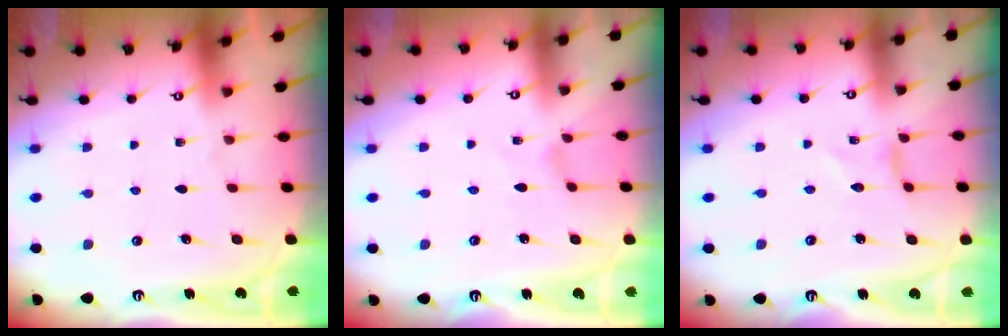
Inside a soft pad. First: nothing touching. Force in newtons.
{"total": 0.7, "press": 0.7, "slide": 0.2}
{"total": 0.0}